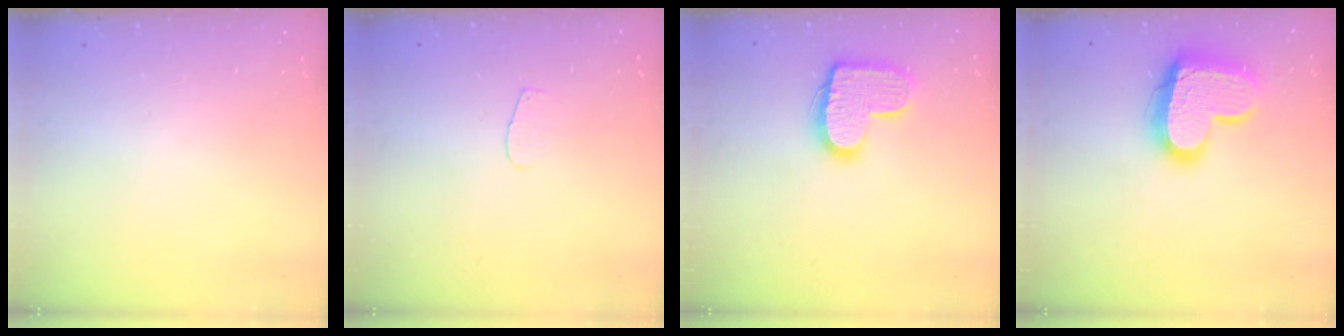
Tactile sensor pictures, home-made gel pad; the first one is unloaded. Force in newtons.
{"total": 3.3, "press": 3.3, "slide": 0.3}
{"total": 13.7, "press": 13.7, "slide": 0.6}
{"total": 17.5, "press": 17.4, "slide": 1.3}